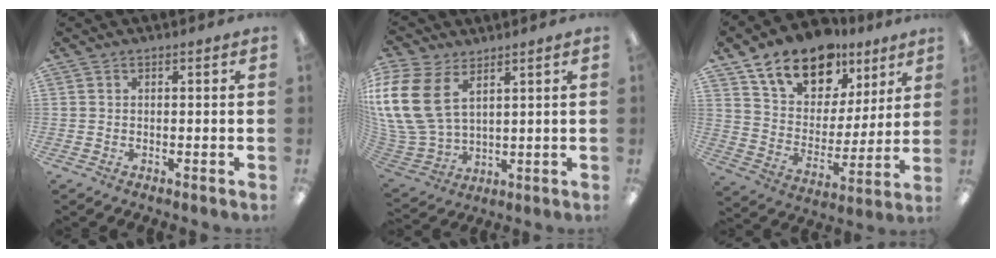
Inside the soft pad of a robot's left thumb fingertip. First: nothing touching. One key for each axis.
{"total": 16.3, "fx": 6.5, "fy": 10.4, "fz": 10.7, "tx": -0.261, "ty": -0.033, "tz": 0.122}
{"total": 16.9, "fx": 12.3, "fy": 9.8, "fz": 6.2, "tx": -0.121, "ty": -0.071, "tz": 0.226}